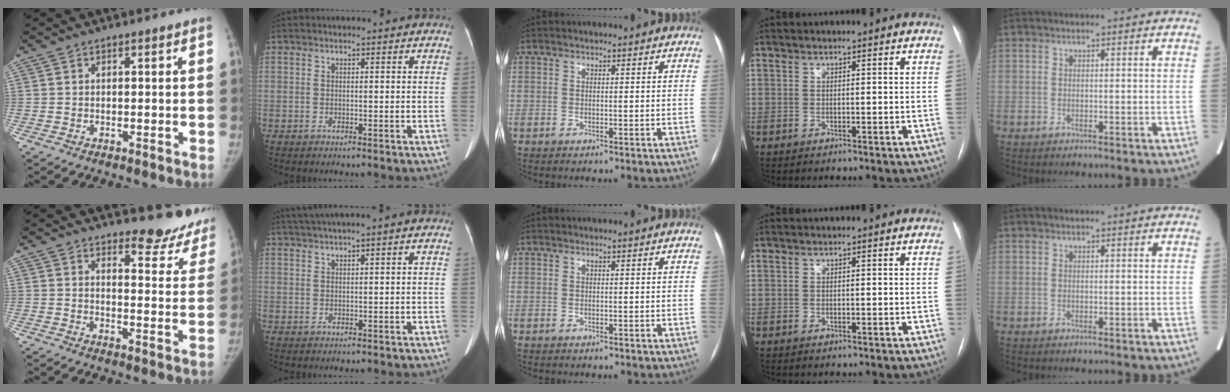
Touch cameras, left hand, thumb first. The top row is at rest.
{"thumb": {"total": 12.2, "force": [11.2, 3.9, 3.0], "torque": [0.008, -0.103, 0.114]}, "index": {"total": 2.3, "force": [1.4, -0.1, 1.8], "torque": [-0.042, 0.021, 0.035]}}